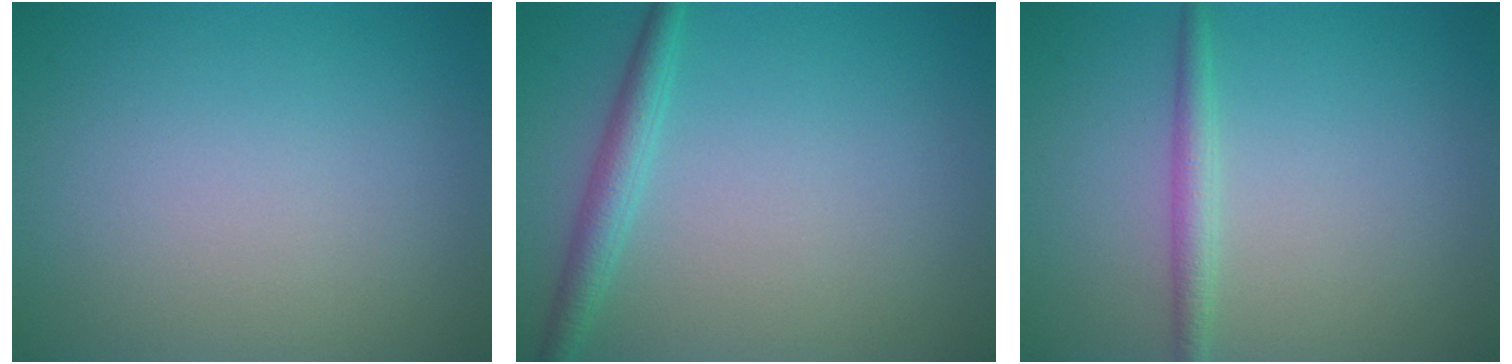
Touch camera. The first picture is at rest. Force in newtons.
{"total": 2.3, "press": 2.3, "slide": 0.1}
{"total": 1.8, "press": 1.8, "slide": 0.0}